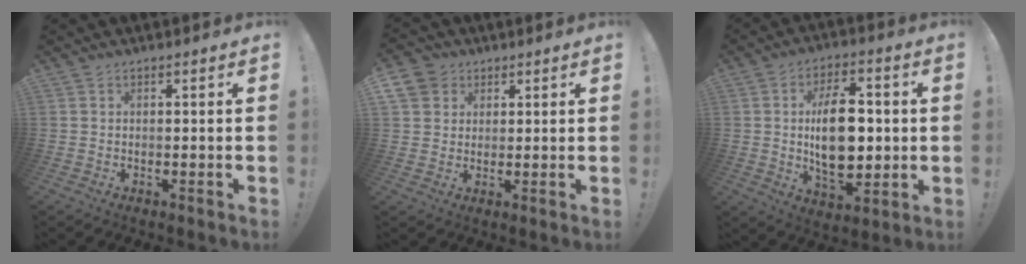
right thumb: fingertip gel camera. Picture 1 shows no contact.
{"total": 6.5, "force": [3.3, 5.5, 1.4], "torque": [-0.024, -0.016, 0.065]}
{"total": 17.6, "force": [0.5, 10.3, 14.3], "torque": [-0.248, -0.006, 0.002]}